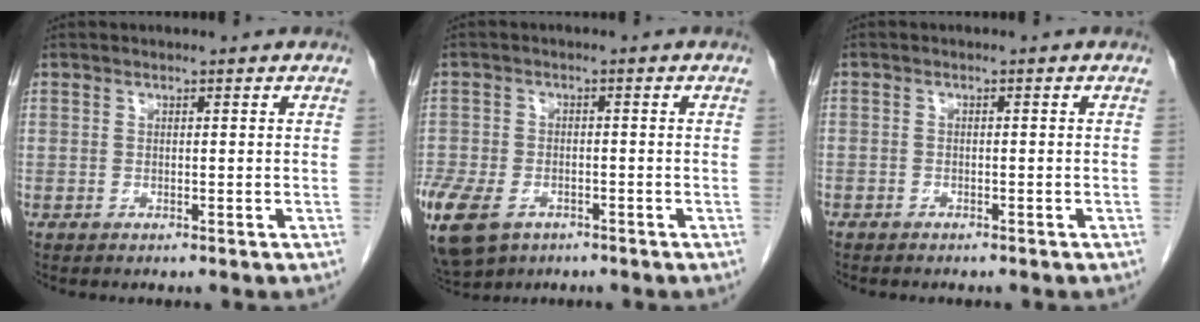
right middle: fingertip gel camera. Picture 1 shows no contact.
{"total": 21.4, "force": [-10.9, 14.6, 11.2], "torque": [-0.376, -0.042, -0.171]}
{"total": 1.3, "force": [-1.1, 0.7, 0.3], "torque": [-0.009, 0.001, -0.014]}